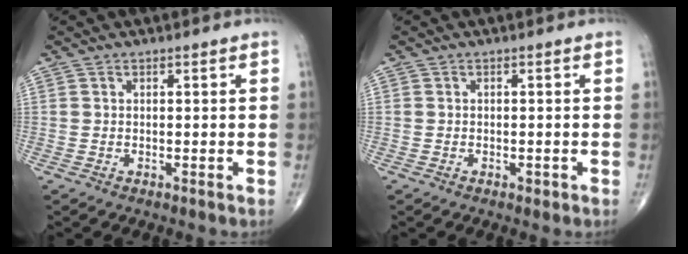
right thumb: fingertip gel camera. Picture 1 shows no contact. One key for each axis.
{"total": 0.9, "fx": -0.4, "fy": 0.6, "fz": 0.5, "tx": -0.006, "ty": -0.001, "tz": -0.006}